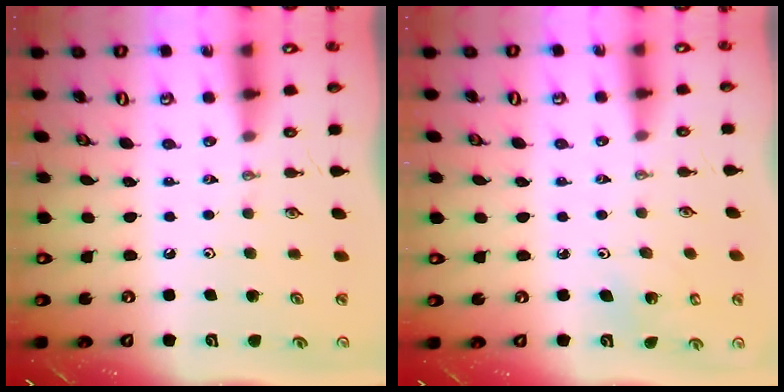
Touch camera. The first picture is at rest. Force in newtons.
{"total": 2.7, "press": 2.7, "slide": 0.2}